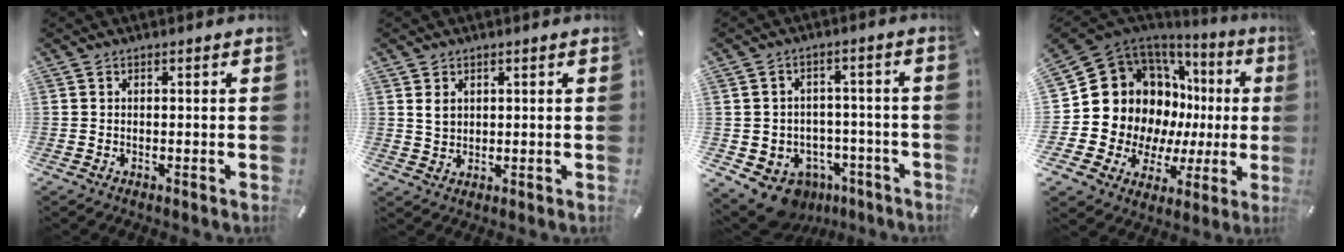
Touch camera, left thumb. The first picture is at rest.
{"total": 3.0, "force": [1.2, 2.4, 1.3], "torque": [-0.030, 0.005, 0.022]}
{"total": 8.1, "force": [-4.9, 6.1, 1.9], "torque": [-0.033, 0.030, -0.079]}
{"total": 19.2, "force": [3.7, 15.9, 10.2], "torque": [-0.185, -0.058, 0.096]}